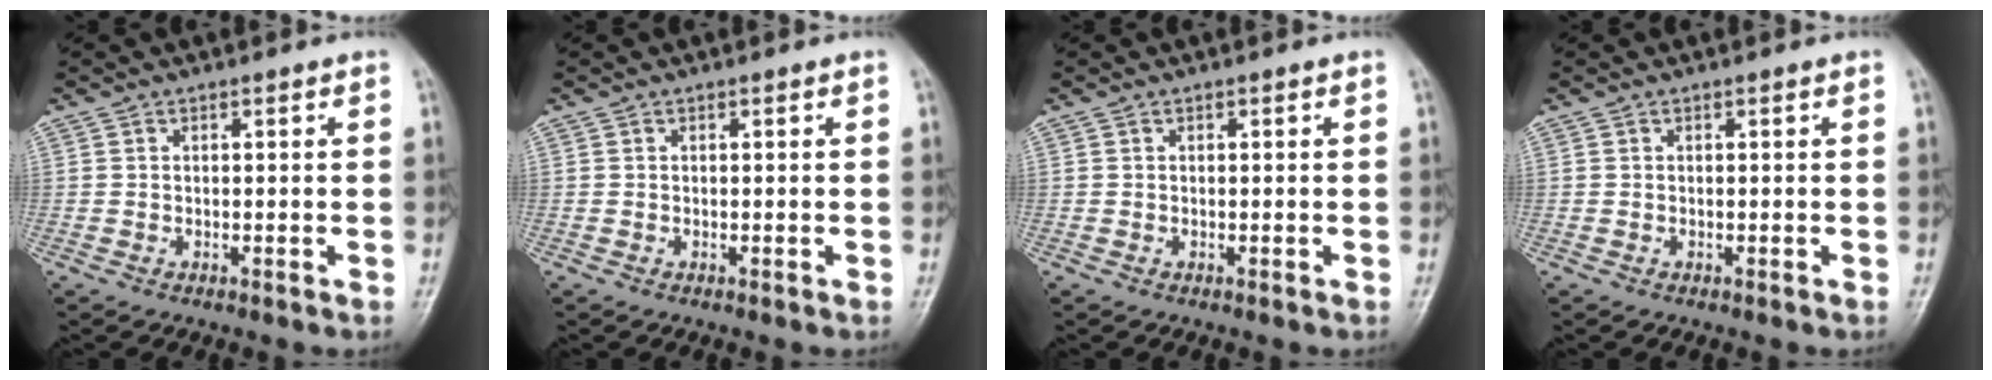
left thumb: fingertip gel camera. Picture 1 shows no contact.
{"total": 0.0}
{"total": 0.0}
{"total": 0.0}